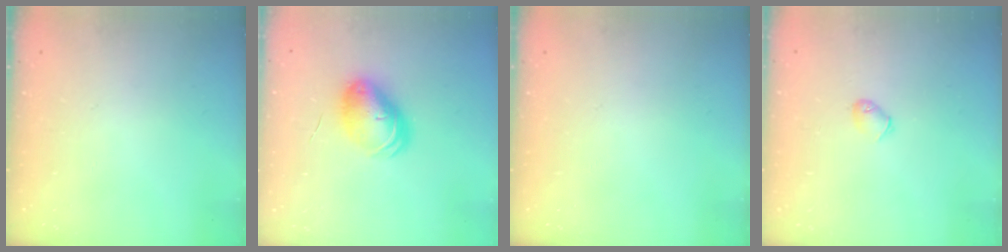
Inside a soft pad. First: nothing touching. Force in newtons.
{"total": 9.5, "press": 9.4, "slide": 1.8}
{"total": 0.0}
{"total": 3.1, "press": 3.1, "slide": 0.7}